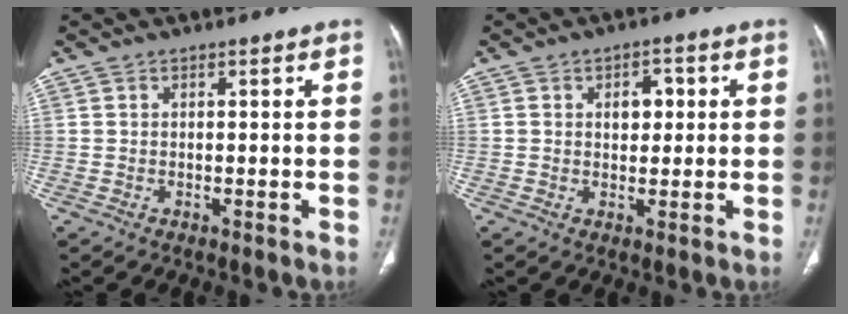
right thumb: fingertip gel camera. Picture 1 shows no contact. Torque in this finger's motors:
{"motor_torque": [-0.75, 0.62, 0.48, 0.30, 0.00]}